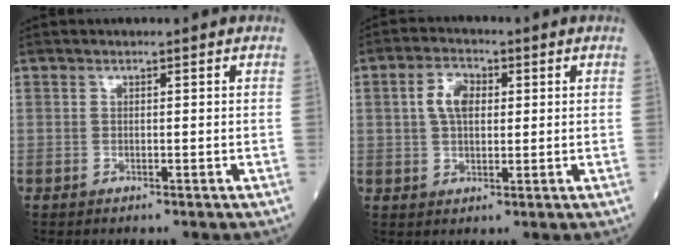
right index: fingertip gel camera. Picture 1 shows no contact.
{"total": 5.2, "force": [1.1, 2.9, 4.1], "torque": [-0.085, 0.013, 0.021]}